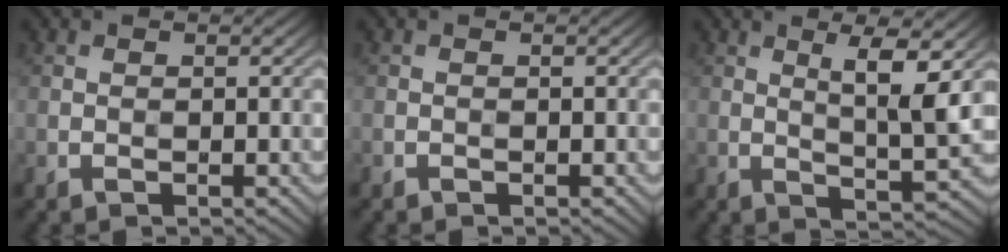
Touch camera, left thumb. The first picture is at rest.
{"total": 0.0}
{"total": 5.5, "force": [2.4, 0.4, 5.0], "torque": [-0.096, 0.001, 0.051]}